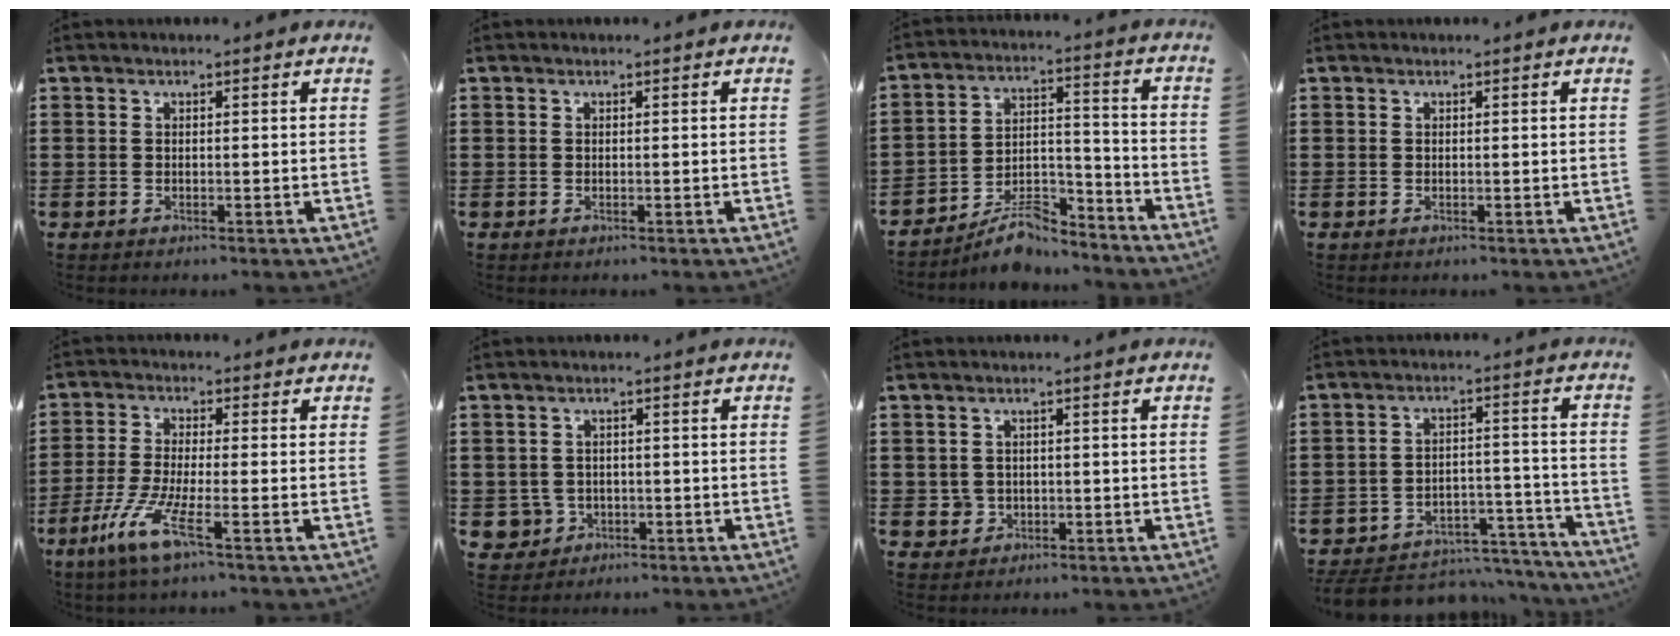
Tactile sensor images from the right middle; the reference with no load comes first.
{"total": 0.0}
{"total": 8.8, "force": [-8.1, 2.4, 2.2], "torque": [-0.029, 0.030, -0.156]}
{"total": 0.0}
{"total": 7.4, "force": [-3.7, 0.7, 6.3], "torque": [-0.151, -0.017, -0.075]}
{"total": 2.9, "force": [-0.8, 2.7, 0.6], "torque": [-0.029, 0.001, -0.021]}
{"total": 2.0, "force": [-0.3, 1.9, 0.2], "torque": [-0.013, 0.007, -0.009]}
{"total": 6.6, "force": [-6.1, 1.8, 1.6], "torque": [-0.032, 0.017, -0.122]}